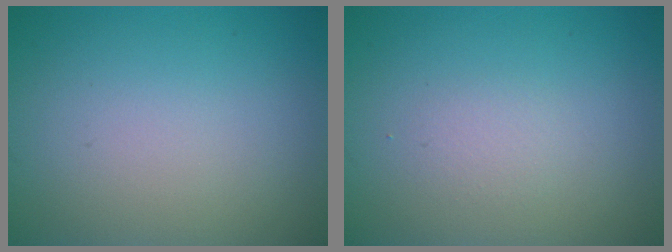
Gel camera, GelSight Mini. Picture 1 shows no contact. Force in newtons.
{"total": 0.9, "press": 0.9, "slide": 0.2}